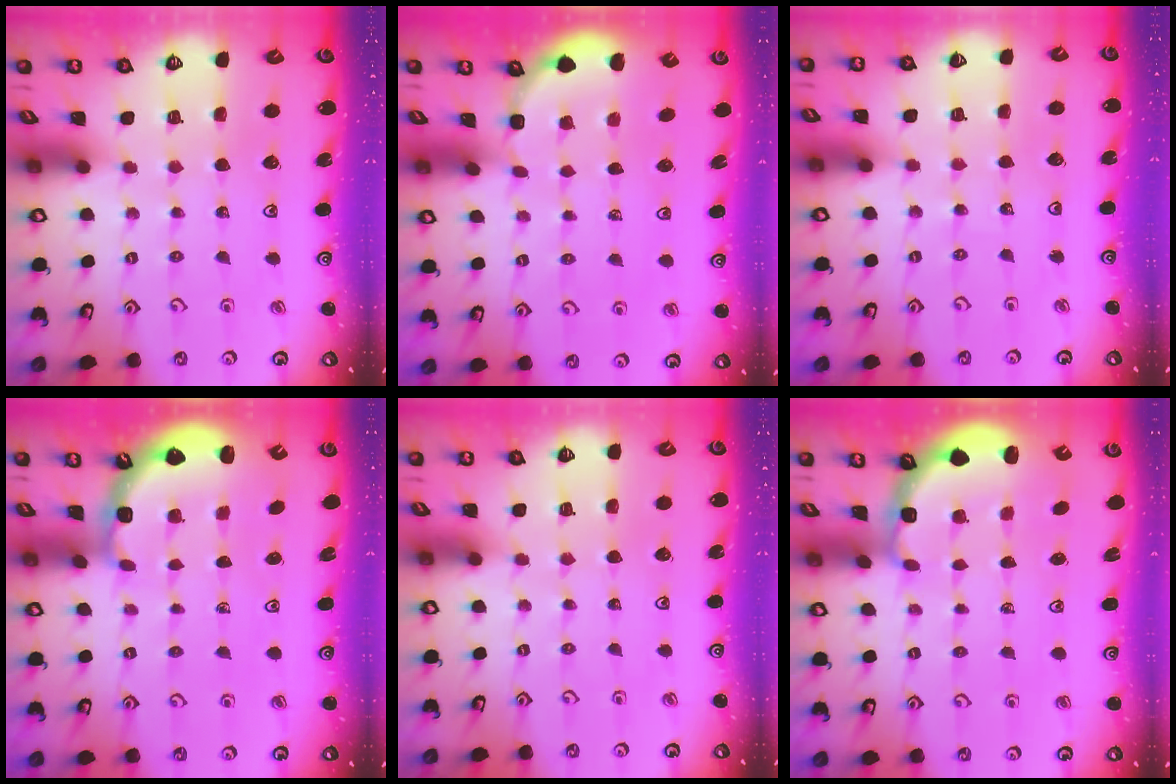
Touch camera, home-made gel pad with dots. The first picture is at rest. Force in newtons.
{"total": 1.6, "press": 1.2, "slide": 1.0}
{"total": 2.7, "press": 2.6, "slide": 0.3}
{"total": 2.3, "press": 1.8, "slide": 1.3}
{"total": 0.0}
{"total": 2.7, "press": 2.1, "slide": 1.7}